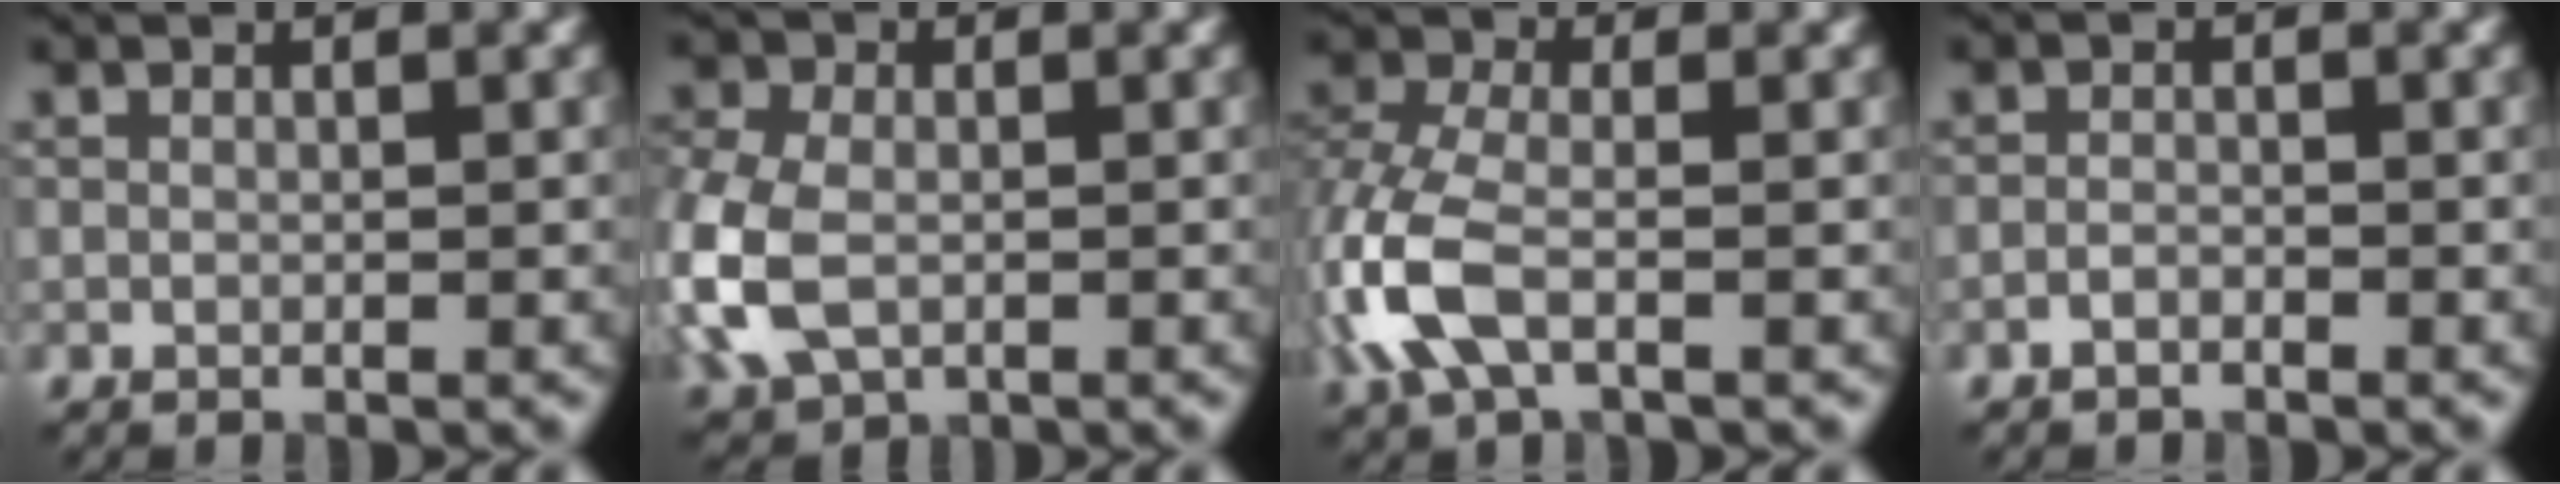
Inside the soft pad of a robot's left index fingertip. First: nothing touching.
{"total": 7.1, "force": [-1.4, 4.9, 4.9], "torque": [-0.140, -0.008, -0.035]}
{"total": 5.9, "force": [-1.8, 3.2, 4.7], "torque": [-0.127, 0.002, -0.047]}
{"total": 1.0, "force": [-0.8, 0.3, 0.5], "torque": [-0.010, 0.002, -0.018]}